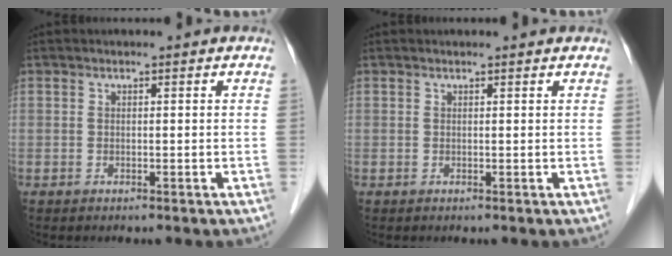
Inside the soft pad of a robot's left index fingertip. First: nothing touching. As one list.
[{"total": 1.2, "force": [1.2, 0.1, 0.1], "torque": [-0.010, 0.007, 0.013]}]